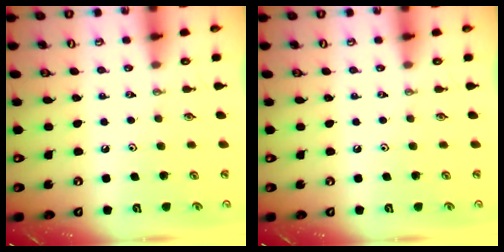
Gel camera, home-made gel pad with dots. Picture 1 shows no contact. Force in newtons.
{"total": 0.0}